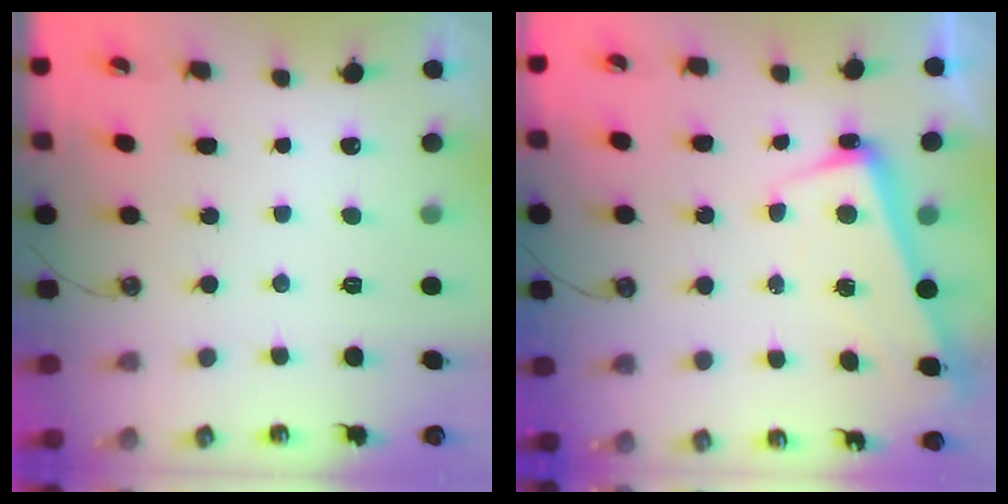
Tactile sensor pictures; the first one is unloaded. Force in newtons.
{"total": 2.7, "press": 2.5, "slide": 0.9}